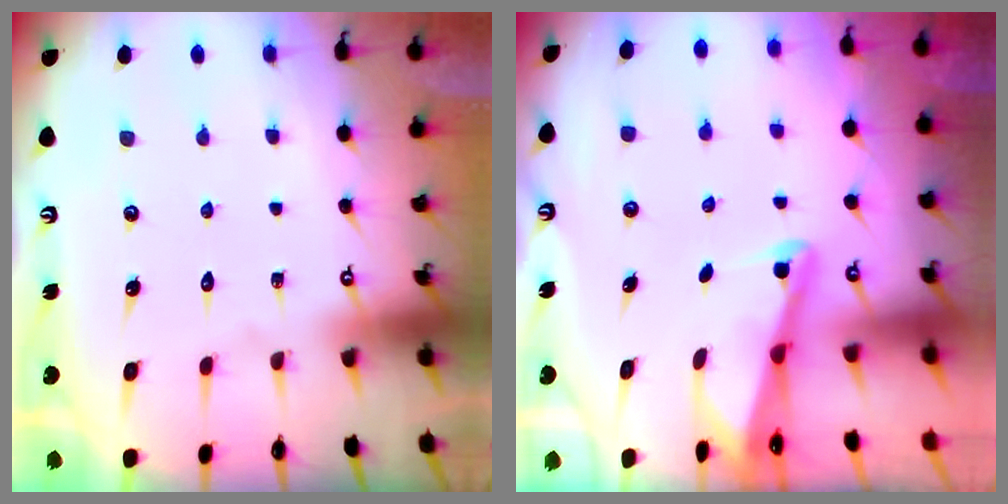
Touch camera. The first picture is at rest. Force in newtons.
{"total": 2.1, "press": 2.1, "slide": 0.3}